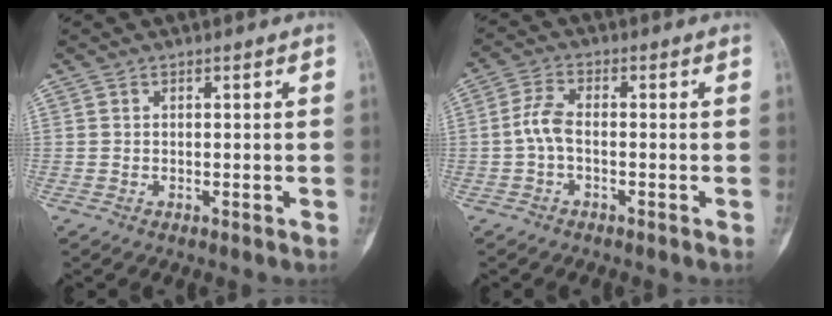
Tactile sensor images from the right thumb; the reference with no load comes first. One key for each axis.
{"total": 4.1, "fx": -0.9, "fy": 1.9, "fz": 3.5, "tx": -0.079, "ty": 0.013, "tz": -0.025}